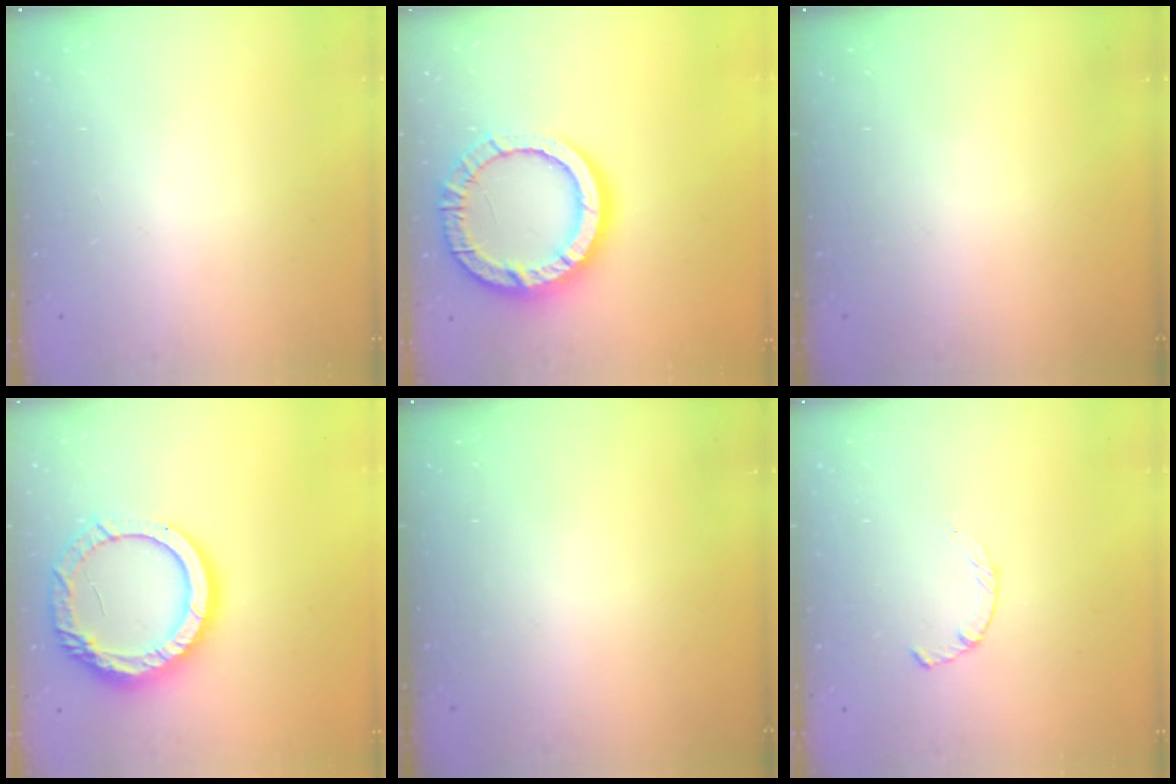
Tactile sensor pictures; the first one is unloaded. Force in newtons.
{"total": 16.6, "press": 16.5, "slide": 1.4}
{"total": 0.0}
{"total": 16.9, "press": 16.8, "slide": 1.2}
{"total": 0.0}
{"total": 2.4, "press": 2.3, "slide": 0.4}